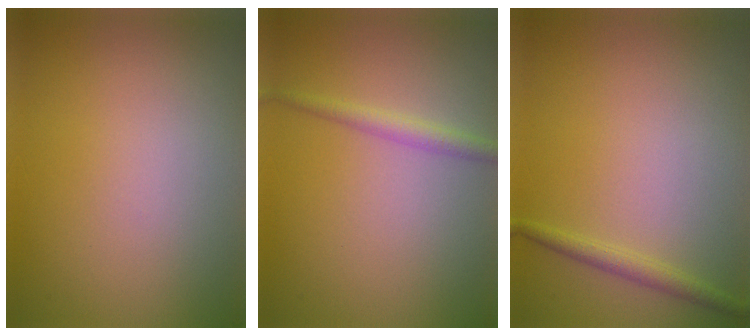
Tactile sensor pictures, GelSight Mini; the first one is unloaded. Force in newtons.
{"total": 1.8, "press": 1.8, "slide": 0.0}
{"total": 1.5, "press": 1.5, "slide": 0.1}